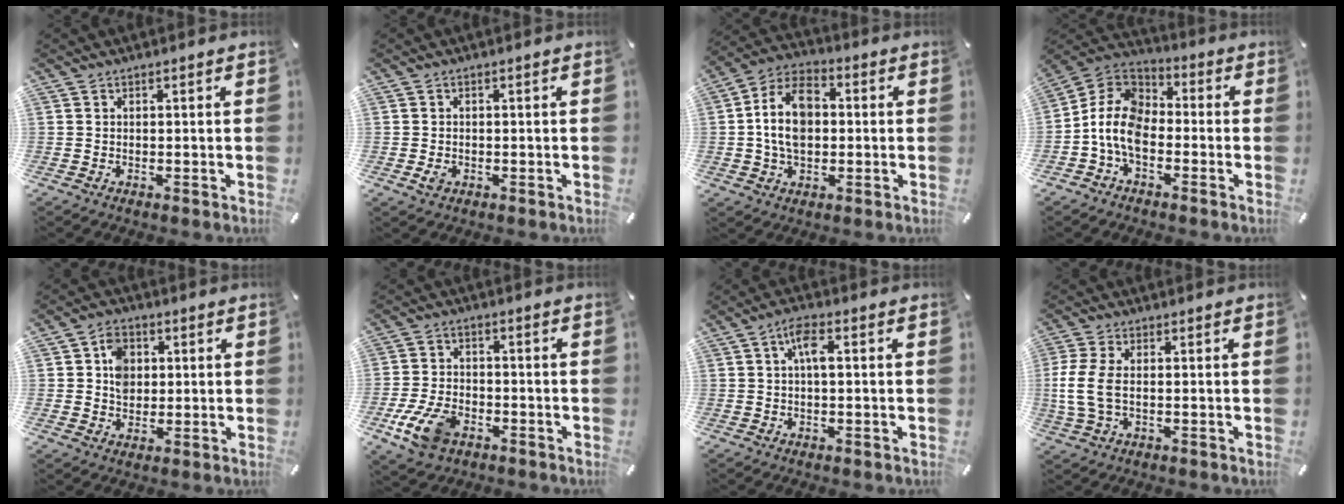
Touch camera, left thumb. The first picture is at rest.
{"total": 1.9, "force": [-0.6, 1.4, 1.1], "torque": [-0.019, 0.002, -0.009]}
{"total": 12.3, "force": [0.1, 8.6, 8.8], "torque": [-0.184, 0.016, 0.001]}
{"total": 10.3, "force": [-4.8, 6.6, 6.4], "torque": [-0.159, 0.007, -0.100]}
{"total": 6.0, "force": [0.9, 5.2, 3.0], "torque": [-0.042, 0.003, 0.014]}
{"total": 9.7, "force": [-4.6, 6.1, 6.0], "torque": [-0.132, 0.014, -0.083]}
{"total": 4.6, "force": [0.5, 1.7, 4.2], "torque": [-0.075, 0.009, 0.004]}
{"total": 8.0, "force": [0.0, 4.0, 6.9], "torque": [-0.152, -0.004, 0.000]}